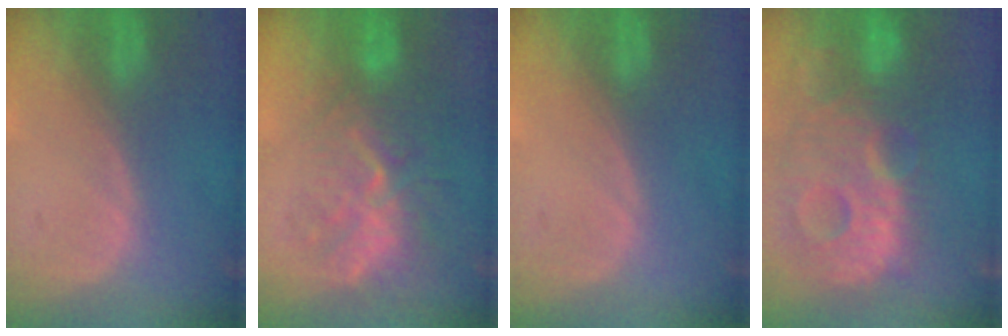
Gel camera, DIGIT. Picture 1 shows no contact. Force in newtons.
{"total": 9.3, "press": 8.6, "slide": 3.5}
{"total": 0.0}
{"total": 13.8, "press": 11.9, "slide": 7.1}